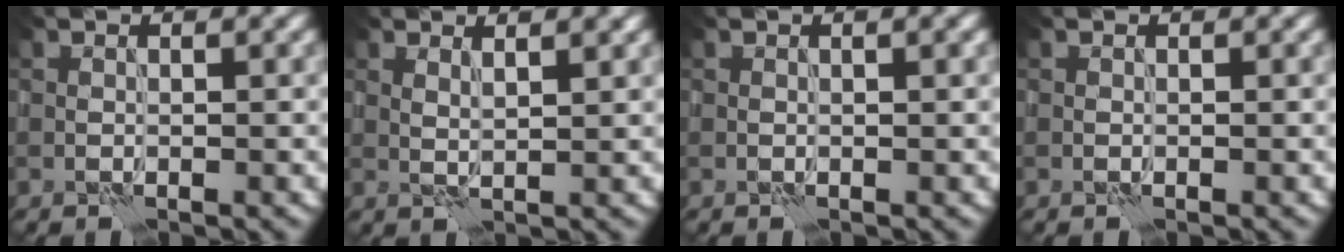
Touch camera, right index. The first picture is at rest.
{"total": 2.1, "force": [1.2, 0.4, 1.6], "torque": [-0.025, 0.003, 0.018]}
{"total": 1.1, "force": [0.5, 0.0, 1.0], "torque": [-0.018, 0.004, 0.004]}
{"total": 0.0}